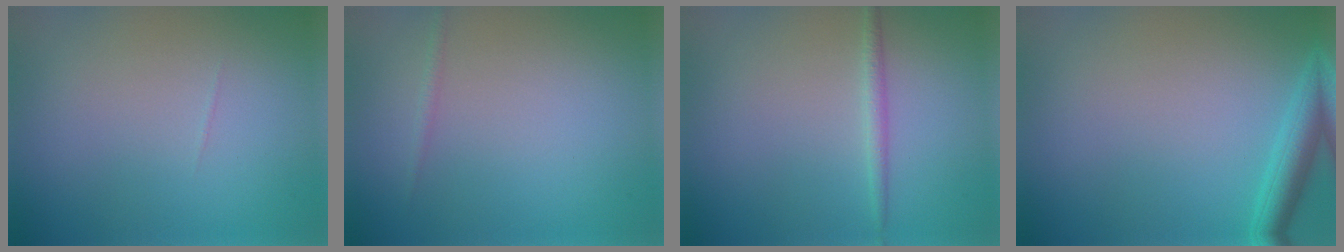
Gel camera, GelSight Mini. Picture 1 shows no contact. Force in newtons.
{"total": 0.6, "press": 0.6, "slide": 0.0}
{"total": 1.1, "press": 1.1, "slide": 0.1}
{"total": 3.0, "press": 2.9, "slide": 0.2}